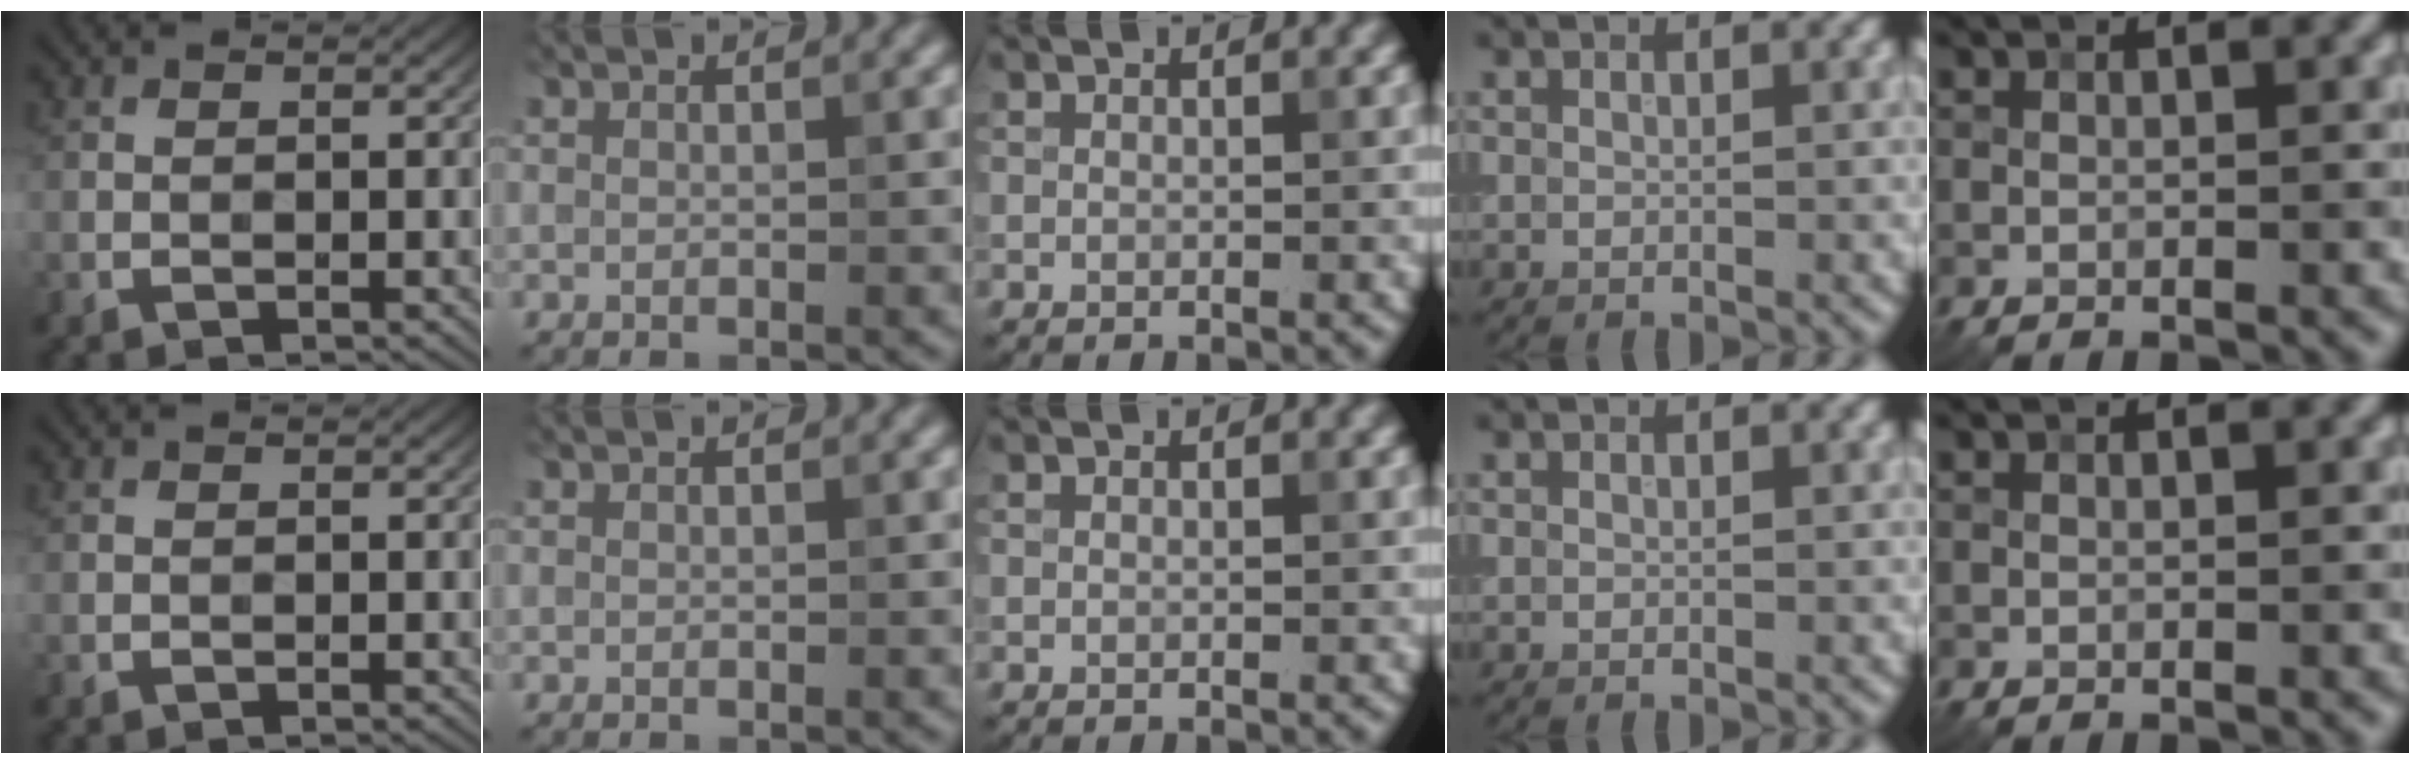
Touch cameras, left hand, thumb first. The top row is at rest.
{}